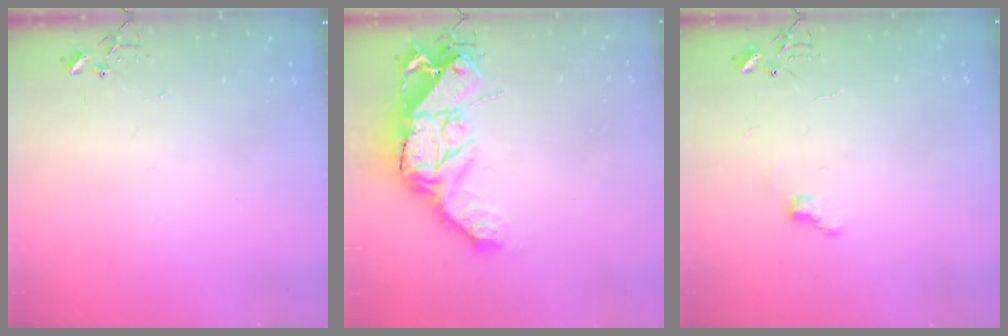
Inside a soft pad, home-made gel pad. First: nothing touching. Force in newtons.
{"total": 17.7, "press": 17.6, "slide": 1.5}
{"total": 6.6, "press": 6.6, "slide": 0.7}